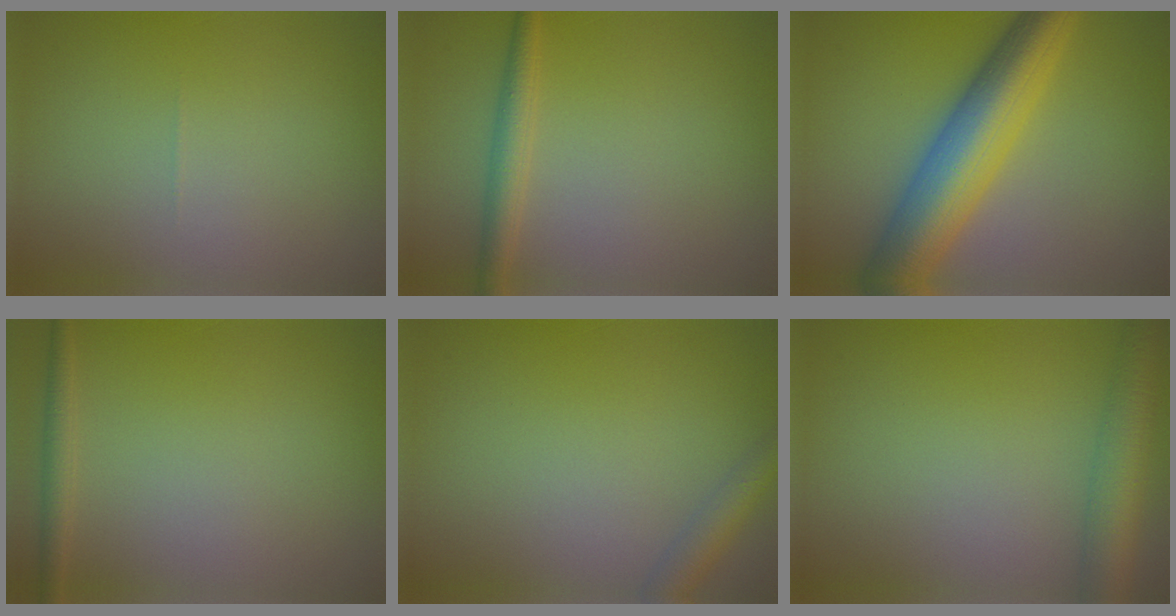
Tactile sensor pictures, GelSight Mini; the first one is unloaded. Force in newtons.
{"total": 2.3, "press": 2.3, "slide": 0.1}
{"total": 9.6, "press": 9.6, "slide": 0.2}
{"total": 1.4, "press": 1.4, "slide": 0.1}
{"total": 2.4, "press": 2.4, "slide": 0.1}
{"total": 4.9, "press": 4.9, "slide": 0.2}